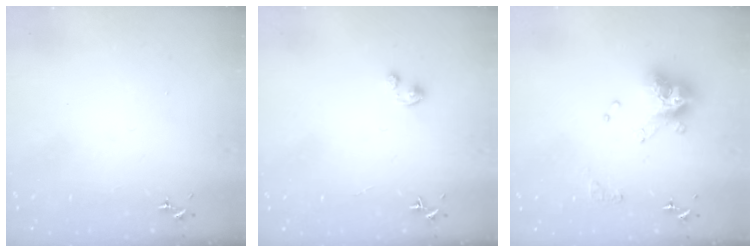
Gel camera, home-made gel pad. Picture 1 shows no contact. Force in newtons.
{"total": 2.5, "press": 2.5, "slide": 0.2}
{"total": 13.5, "press": 13.5, "slide": 1.3}